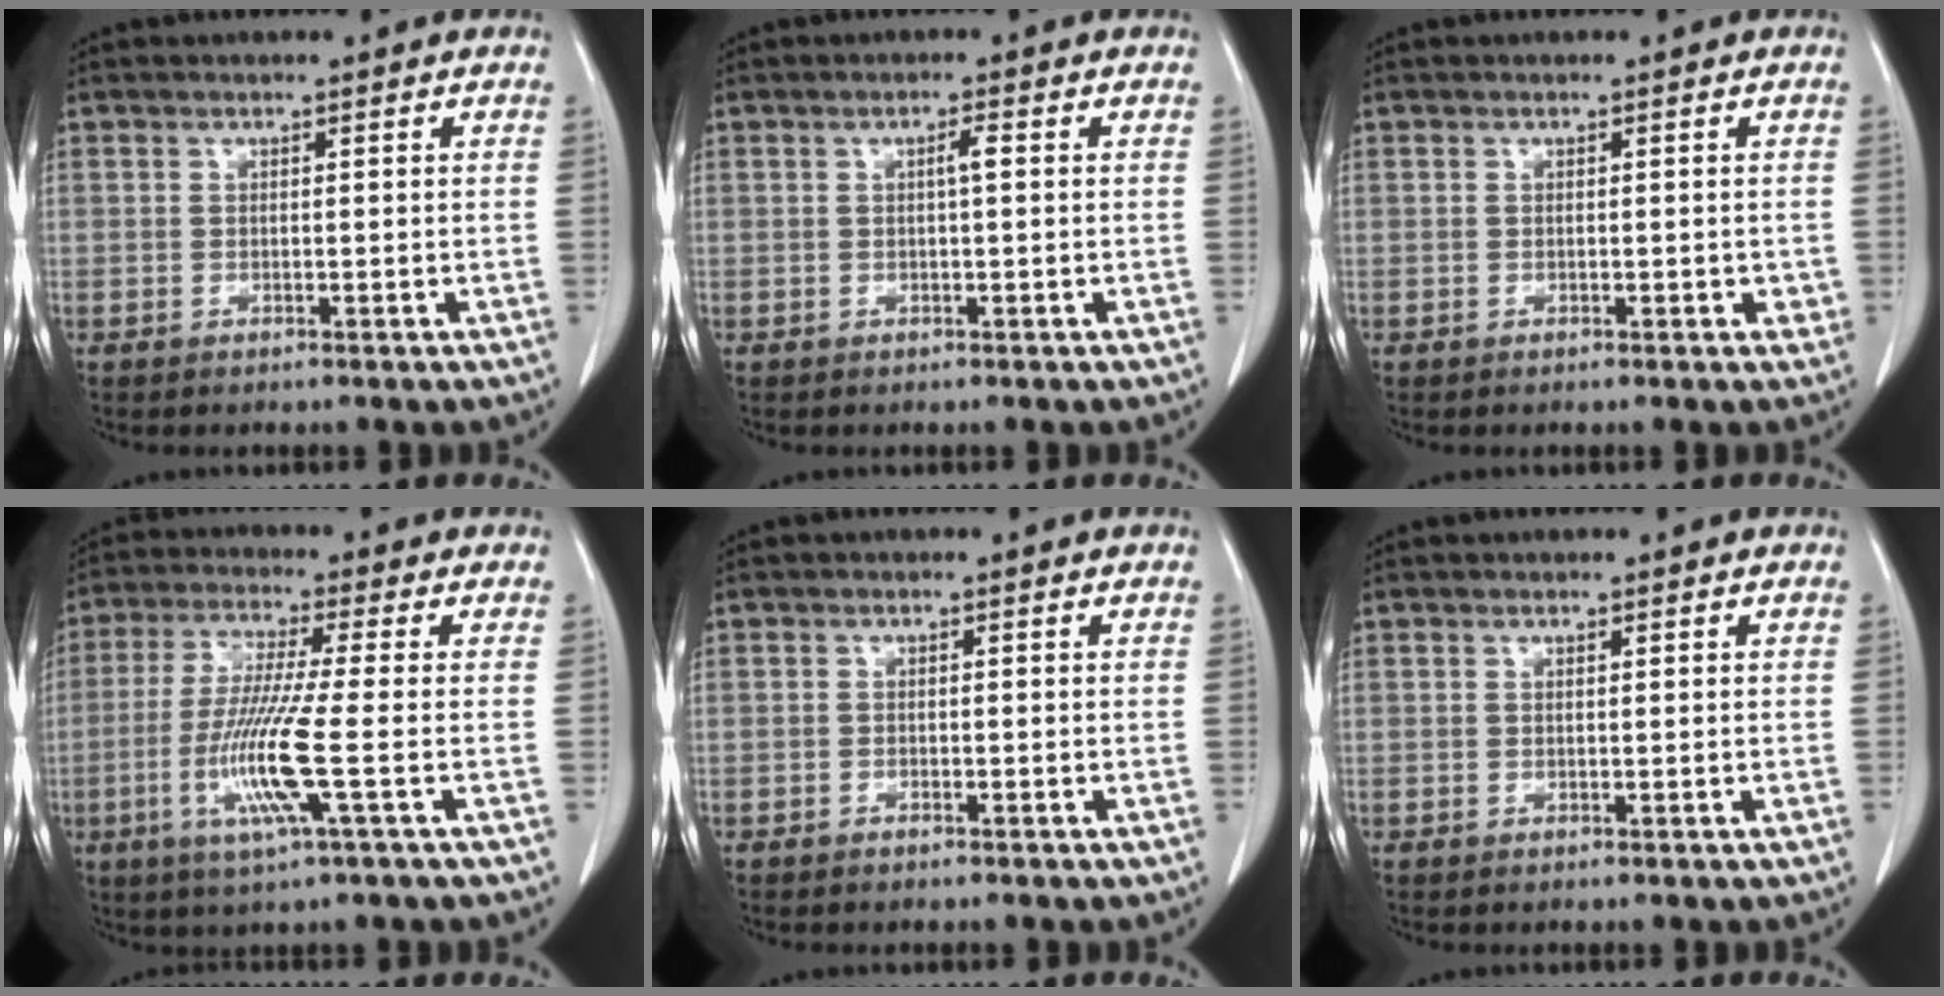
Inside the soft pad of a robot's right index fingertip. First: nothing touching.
{"total": 1.6, "force": [0.2, 0.1, 1.6], "torque": [-0.027, 0.004, 0.003]}
{"total": 1.3, "force": [-0.1, 0.9, 1.0], "torque": [-0.006, 0.002, -0.001]}
{"total": 10.5, "force": [-2.8, -0.8, 10.1], "torque": [-0.211, -0.020, -0.061]}
{"total": 0.5, "force": [-0.5, 0.2, 0.2], "torque": [-0.007, 0.000, -0.008]}
{"total": 0.0}